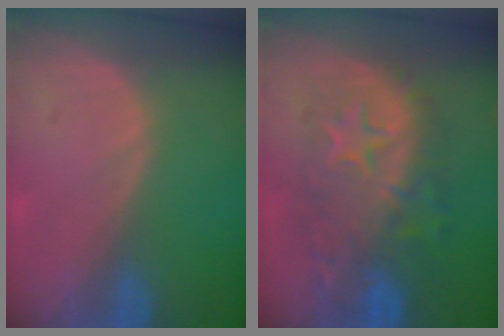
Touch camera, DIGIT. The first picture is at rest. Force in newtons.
{"total": 9.9, "press": 9.9, "slide": 0.5}